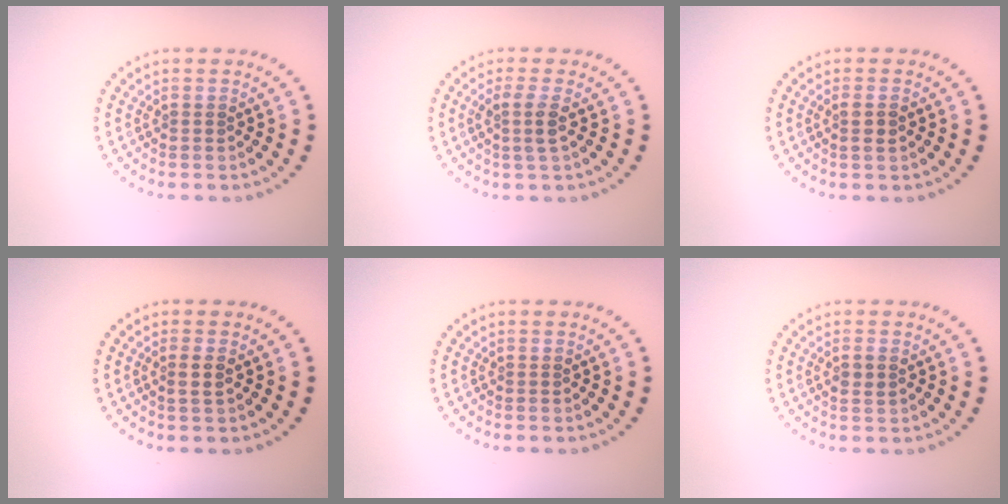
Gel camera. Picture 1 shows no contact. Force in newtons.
{"total": 1.9, "press": 1.5, "slide": 1.2}
{"total": 1.3, "press": 1.1, "slide": 0.6}
{"total": 1.2, "press": 1.0, "slide": 0.7}
{"total": 0.0}
{"total": 1.3, "press": 1.3, "slide": 0.3}